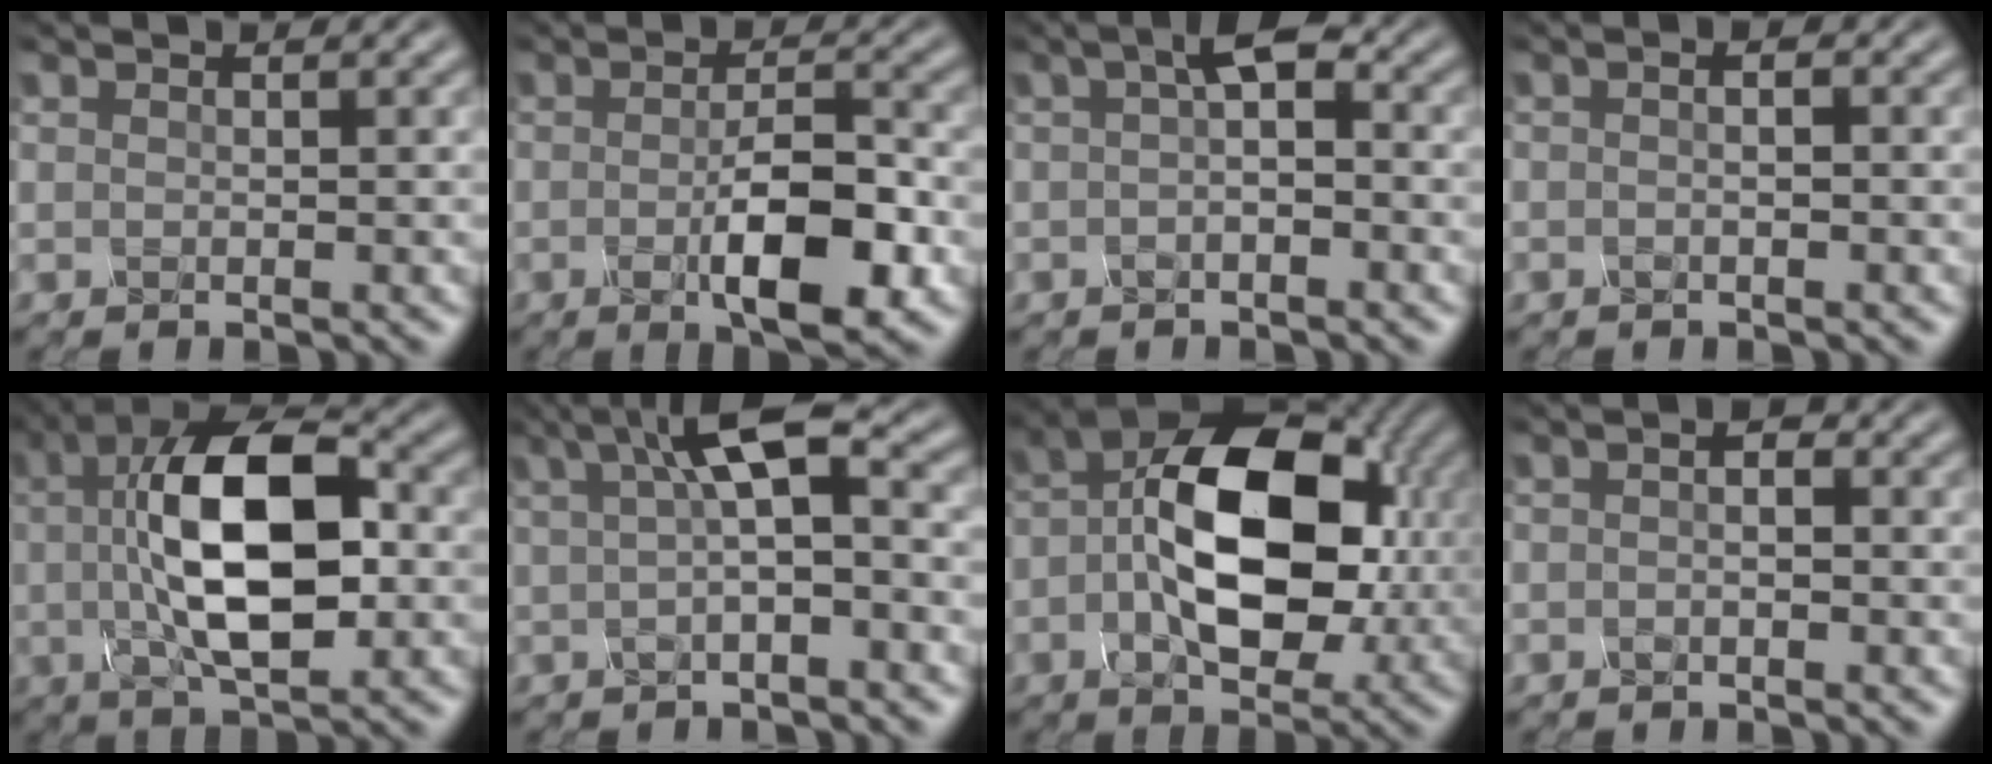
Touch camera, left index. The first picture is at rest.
{"total": 6.6, "force": [-1.9, 2.2, 6.0], "torque": [-0.096, -0.011, -0.030]}
{"total": 2.5, "force": [0.0, 0.6, 2.4], "torque": [-0.040, 0.002, -0.006]}
{"total": 1.5, "force": [0.0, 0.5, 1.4], "torque": [-0.004, -0.009, -0.014]}
{"total": 11.3, "force": [0.7, 4.9, 10.2], "torque": [-0.168, 0.013, 0.006]}
{"total": 5.7, "force": [1.2, 1.5, 5.4], "torque": [-0.078, 0.015, 0.011]}
{"total": 11.9, "force": [0.1, 7.0, 9.6], "torque": [-0.152, 0.005, -0.003]}
{"total": 1.4, "force": [-0.4, 0.5, 1.2], "torque": [-0.014, -0.008, -0.012]}